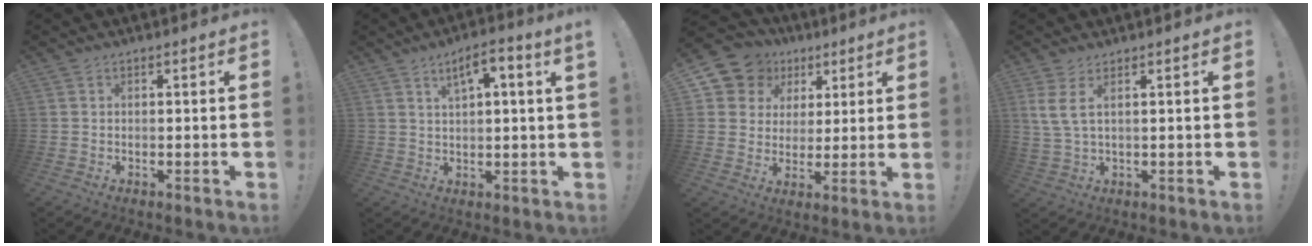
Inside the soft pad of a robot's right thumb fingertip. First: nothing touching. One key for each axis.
{"total": 5.4, "fx": 2.6, "fy": 0.4, "fz": 4.7, "tx": -0.078, "ty": -0.008, "tz": 0.040}
{"total": 10.2, "fx": 4.9, "fy": 8.7, "fz": 2.2, "tx": -0.036, "ty": -0.032, "tz": 0.102}
{"total": 4.6, "fx": 2.3, "fy": 0.7, "fz": 4.0, "tx": -0.070, "ty": -0.014, "tz": 0.043}